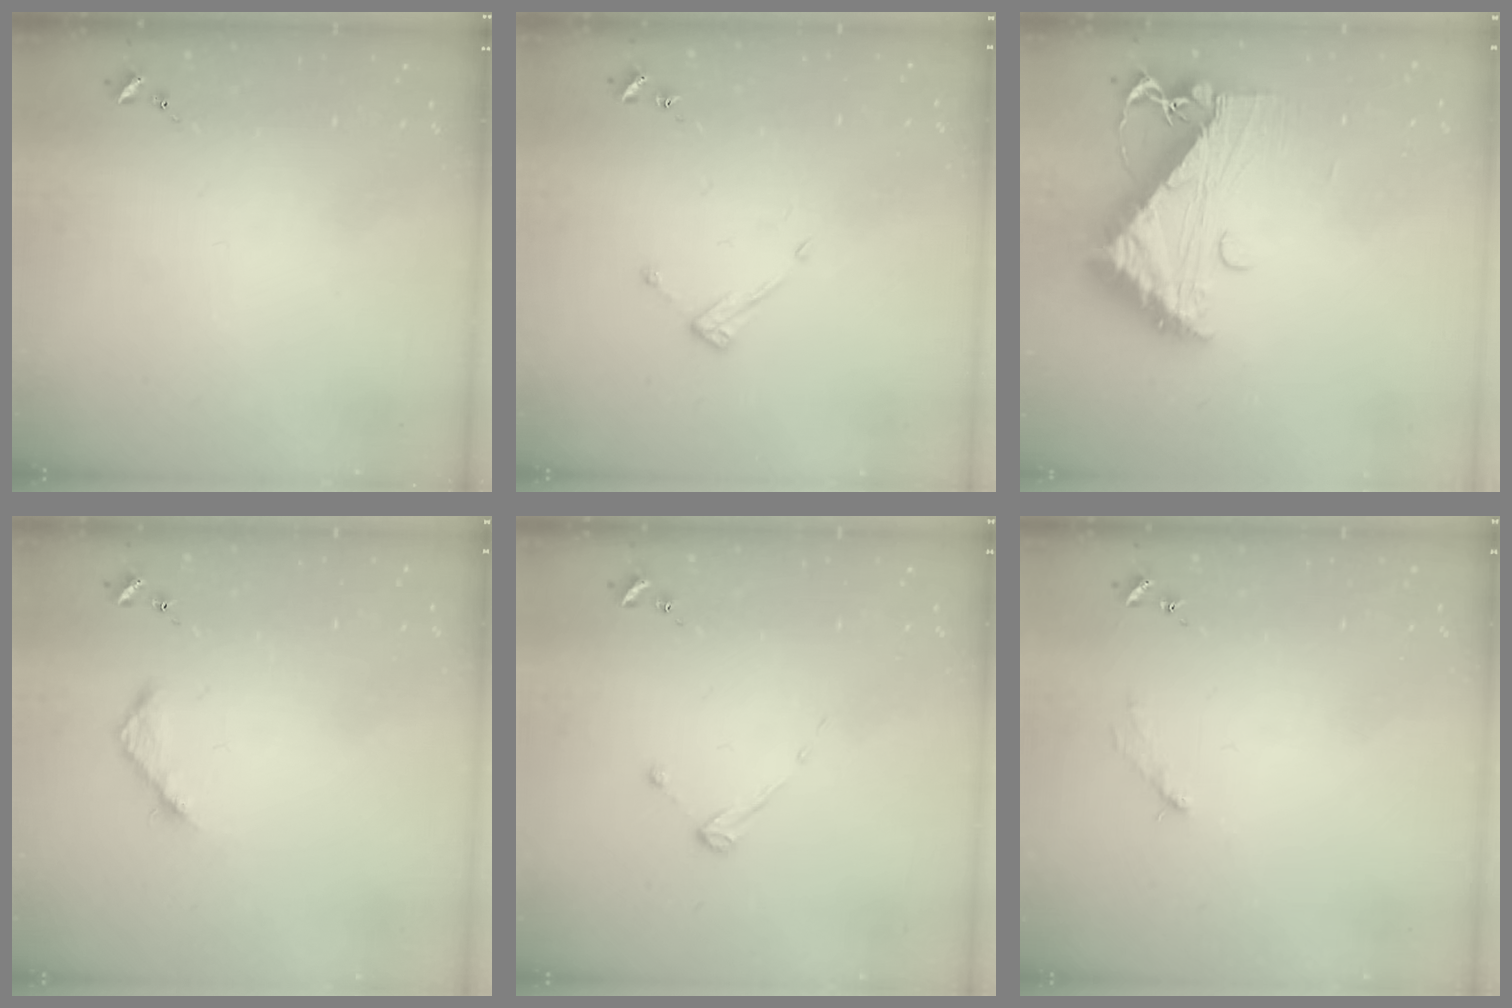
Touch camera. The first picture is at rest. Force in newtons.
{"total": 7.1, "press": 7.1, "slide": 0.5}
{"total": 12.7, "press": 12.7, "slide": 1.3}
{"total": 4.6, "press": 4.6, "slide": 0.5}
{"total": 2.7, "press": 2.7, "slide": 0.3}
{"total": 2.6, "press": 2.6, "slide": 0.3}